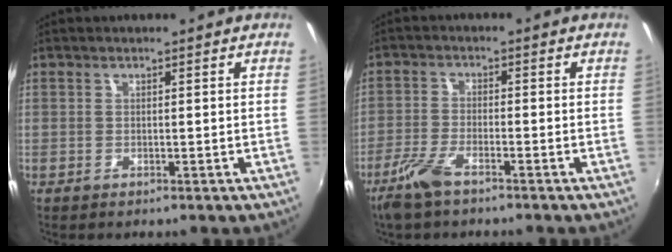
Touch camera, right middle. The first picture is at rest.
{"total": 5.8, "force": [-4.2, 1.4, 3.7], "torque": [-0.095, -0.009, -0.085]}